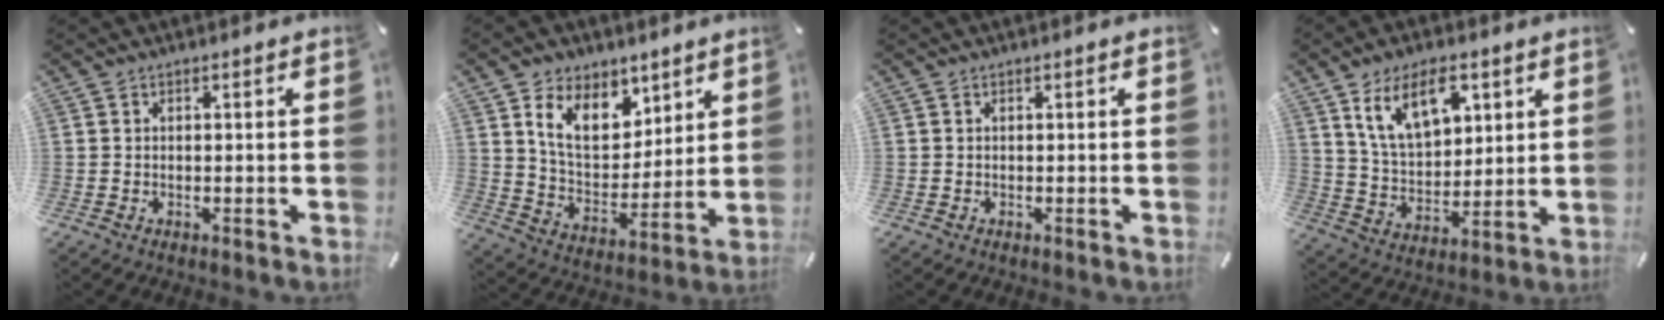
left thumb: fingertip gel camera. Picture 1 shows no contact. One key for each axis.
{"total": 13.1, "fx": 7.7, "fy": 8.9, "fz": 5.7, "tx": -0.101, "ty": -0.043, "tz": 0.146}
{"total": 0.0}
{"total": 13.0, "fx": 7.0, "fy": 7.6, "fz": 7.8, "tx": -0.150, "ty": -0.015, "tz": 0.127}